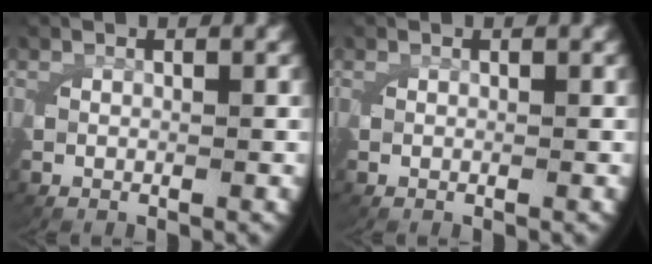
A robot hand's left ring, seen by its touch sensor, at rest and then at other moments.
{"total": 0.0}